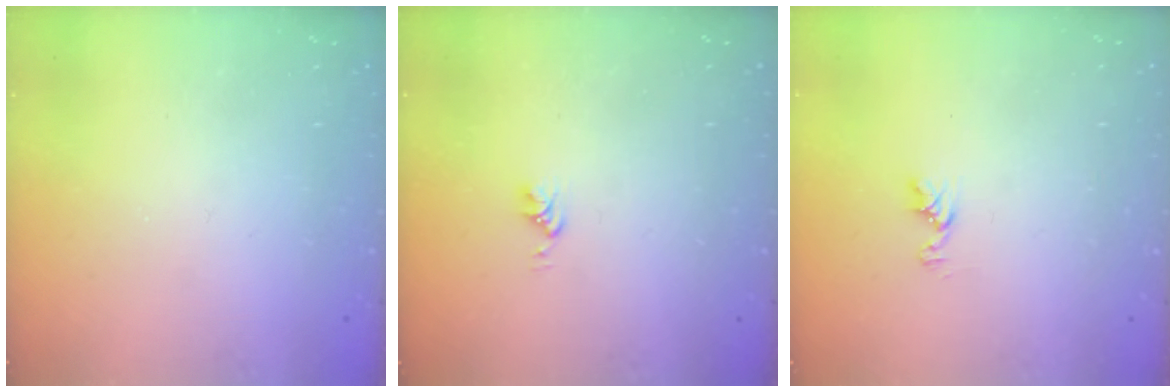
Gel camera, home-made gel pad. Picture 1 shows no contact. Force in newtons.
{"total": 3.0, "press": 3.0, "slide": 0.4}
{"total": 5.1, "press": 5.1, "slide": 0.6}